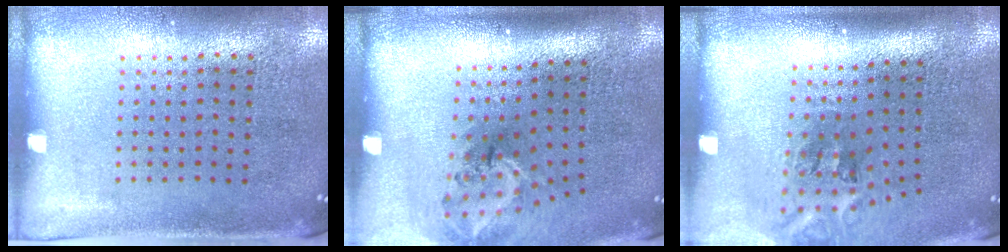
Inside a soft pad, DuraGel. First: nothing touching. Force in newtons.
{"total": 1.9, "press": 1.3, "slide": 1.4}
{"total": 2.2, "press": 1.3, "slide": 1.8}